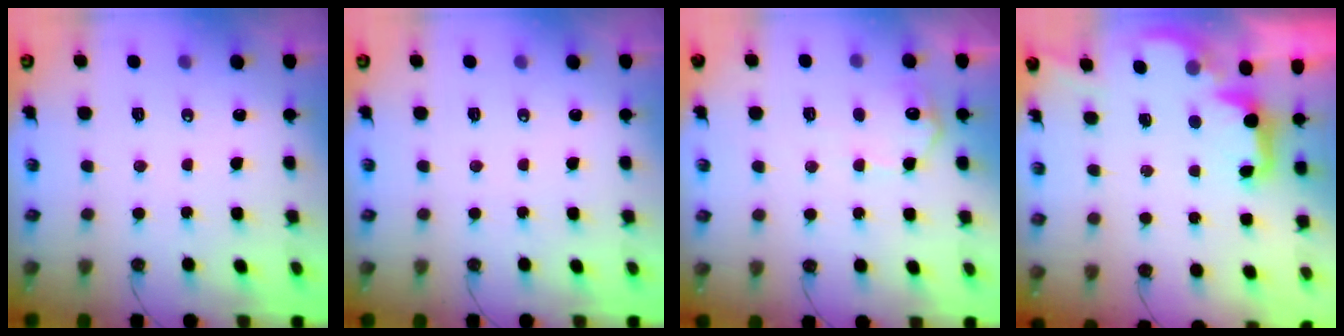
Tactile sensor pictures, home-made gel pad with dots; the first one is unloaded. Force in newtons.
{"total": 0.0}
{"total": 8.4, "press": 8.3, "slide": 0.5}
{"total": 2.6, "press": 2.5, "slide": 0.8}